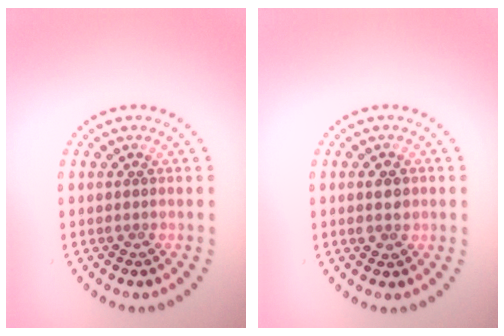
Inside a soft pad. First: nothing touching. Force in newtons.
{"total": 1.8, "press": 1.8, "slide": 0.2}